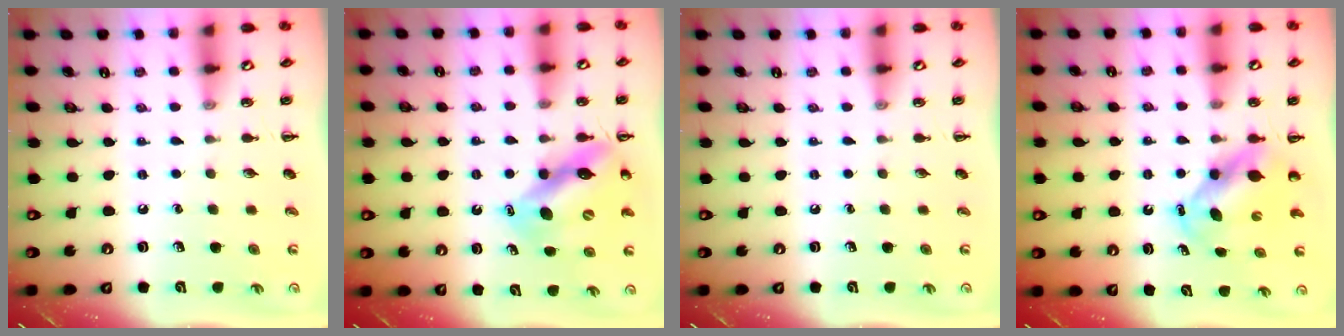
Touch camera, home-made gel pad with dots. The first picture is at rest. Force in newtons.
{"total": 12.5, "press": 11.9, "slide": 4.0}
{"total": 0.0}
{"total": 5.6, "press": 5.5, "slide": 1.1}